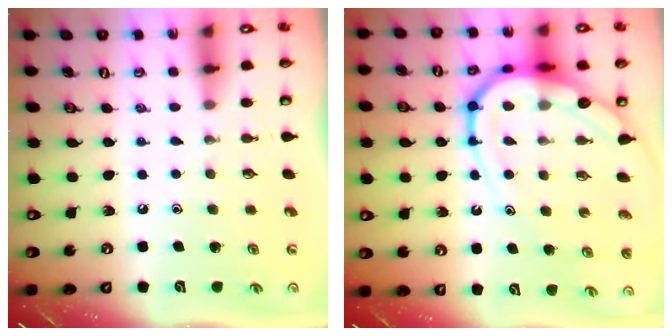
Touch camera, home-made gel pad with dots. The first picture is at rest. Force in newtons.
{"total": 14.6, "press": 14.5, "slide": 1.6}